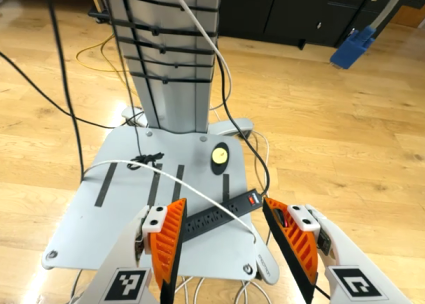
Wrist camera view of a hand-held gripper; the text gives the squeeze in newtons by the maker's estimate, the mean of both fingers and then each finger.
{"total": 0.0}